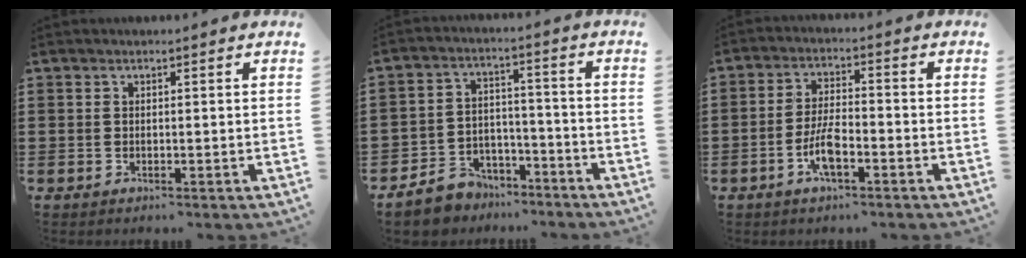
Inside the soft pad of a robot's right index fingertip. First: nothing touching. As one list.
[{"total": 6.1, "force": [-5.6, 2.5, 0.5], "torque": [-0.023, 0.020, -0.111]}, {"total": 5.7, "force": [-2.5, 1.7, 4.8], "torque": [-0.105, -0.001, -0.053]}]